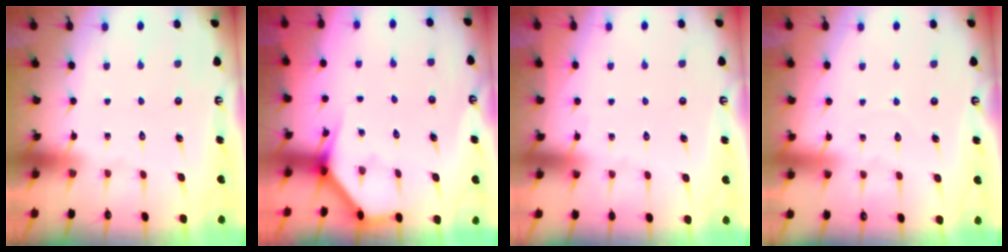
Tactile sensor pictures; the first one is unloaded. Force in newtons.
{"total": 3.7, "press": 3.7, "slide": 0.3}
{"total": 2.6, "press": 2.6, "slide": 0.4}
{"total": 3.2, "press": 3.2, "slide": 0.3}